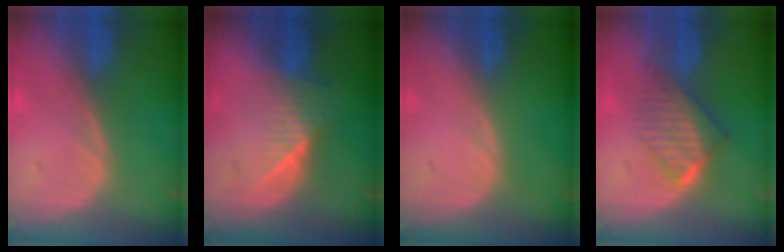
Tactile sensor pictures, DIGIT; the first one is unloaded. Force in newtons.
{"total": 6.3, "press": 5.9, "slide": 2.3}
{"total": 0.0}
{"total": 6.4, "press": 5.7, "slide": 2.9}